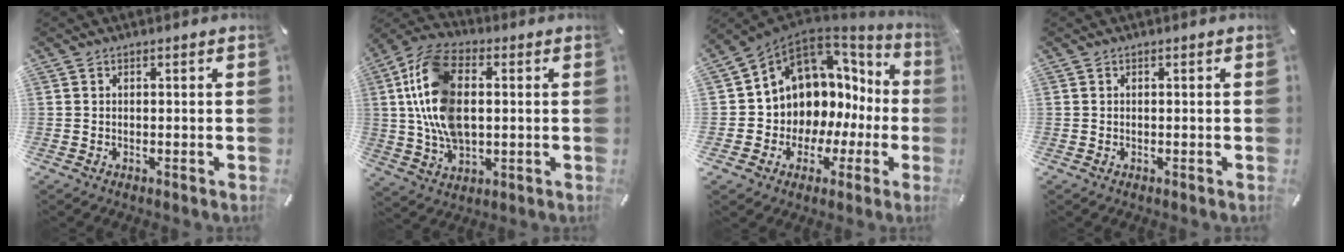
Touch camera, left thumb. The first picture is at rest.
{"total": 15.4, "force": [1.3, 9.9, 11.8], "torque": [-0.275, 0.004, 0.022]}
{"total": 9.7, "force": [4.3, 8.4, 2.2], "torque": [-0.063, -0.065, 0.092]}
{"total": 0.0}